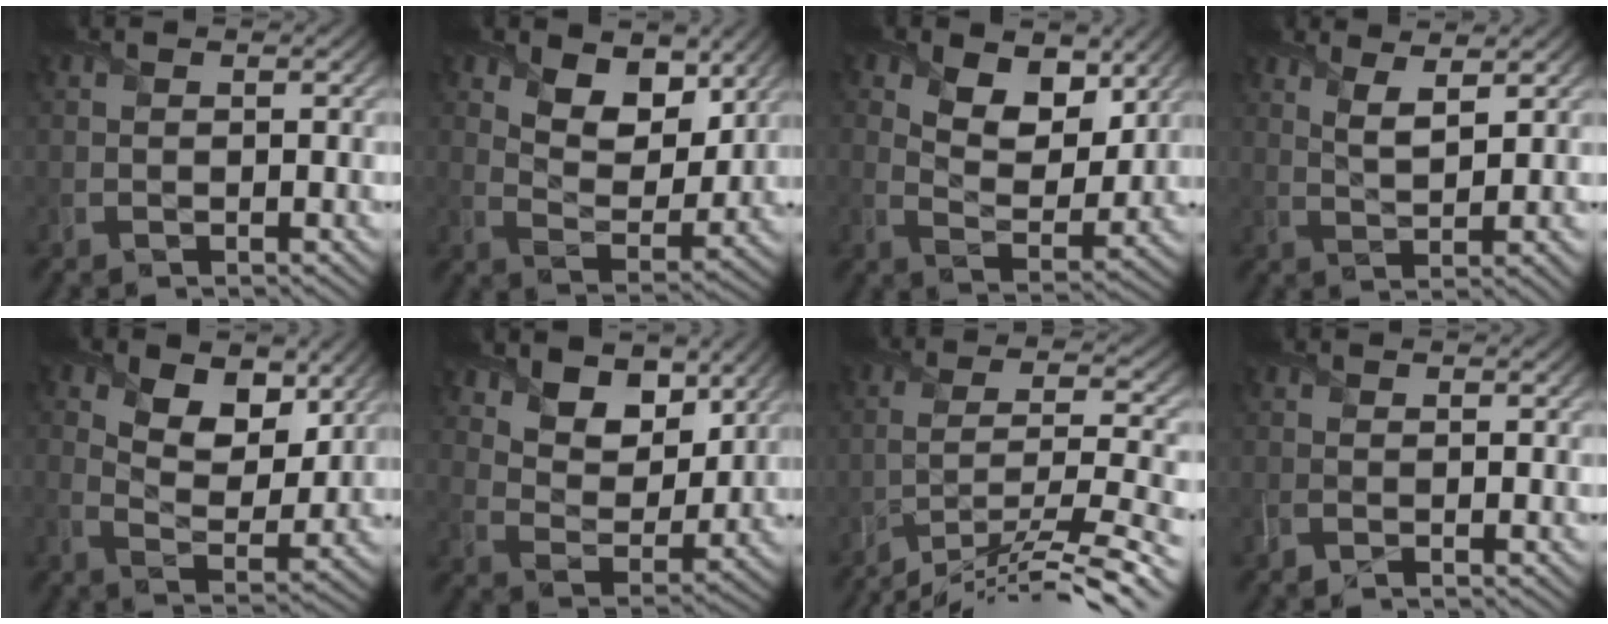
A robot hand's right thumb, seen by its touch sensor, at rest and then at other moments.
{"total": 8.1, "force": [4.8, 4.4, 4.9], "torque": [-0.099, -0.011, 0.074]}
{"total": 7.6, "force": [4.0, 4.2, 4.9], "torque": [-0.103, -0.012, 0.059]}
{"total": 4.4, "force": [2.5, 0.9, 3.5], "torque": [-0.071, 0.001, 0.053]}
{"total": 8.0, "force": [3.6, 4.6, 5.4], "torque": [-0.115, -0.006, 0.051]}
{"total": 9.0, "force": [5.7, 5.2, 4.5], "torque": [-0.097, -0.012, 0.093]}
{"total": 14.1, "force": [-10.7, 2.4, 8.8], "torque": [-0.144, -0.002, -0.168]}
{"total": 0.8, "force": [-0.4, 0.1, 0.7], "torque": [-0.018, 0.000, -0.014]}